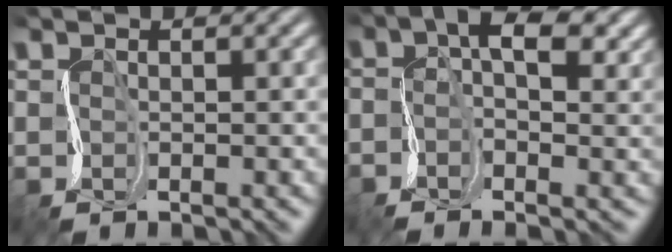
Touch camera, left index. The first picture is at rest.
{"total": 5.8, "force": [1.1, 2.5, 5.2], "torque": [-0.107, 0.018, 0.007]}